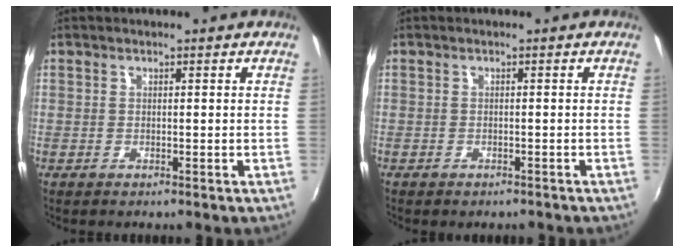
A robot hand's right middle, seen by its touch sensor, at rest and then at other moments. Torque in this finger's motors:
{"motor_torque": [1.01, -1.13, 0.30, 0.06]}